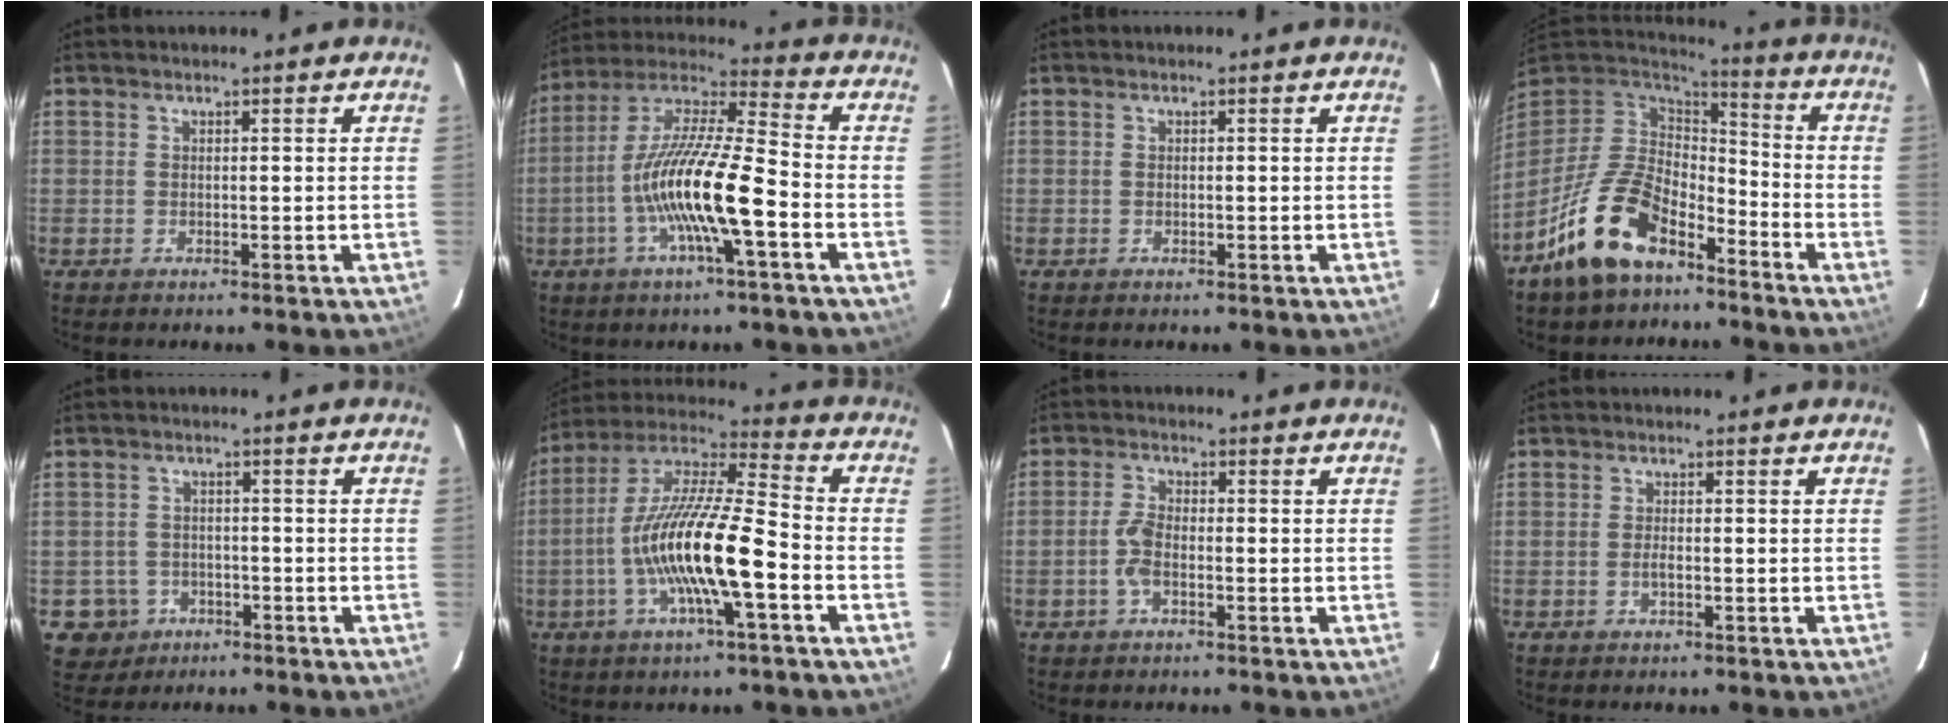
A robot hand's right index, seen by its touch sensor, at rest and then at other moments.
{"total": 16.3, "force": [-5.3, 2.0, 15.3], "torque": [-0.292, -0.003, -0.108]}
{"total": 0.0}
{"total": 16.0, "force": [-10.0, 8.2, 9.3], "torque": [-0.194, 0.003, -0.177]}
{"total": 6.1, "force": [-2.6, 5.5, 0.5], "torque": [-0.025, 0.022, -0.034]}
{"total": 17.4, "force": [-5.1, 2.6, 16.5], "torque": [-0.312, -0.004, -0.103]}
{"total": 3.7, "force": [-1.3, 1.7, 3.0], "torque": [-0.073, 0.005, -0.027]}
{"total": 1.3, "force": [-0.4, 0.4, 1.2], "torque": [-0.025, 0.000, -0.009]}